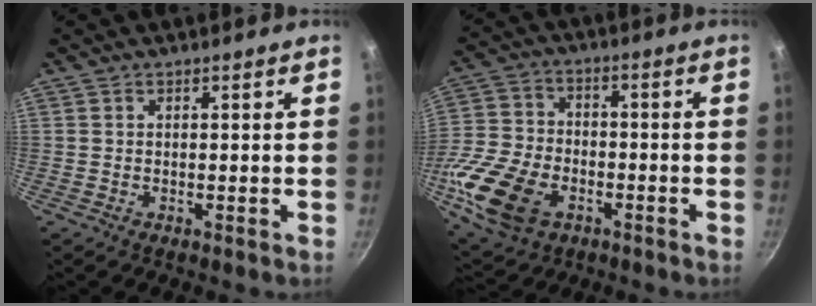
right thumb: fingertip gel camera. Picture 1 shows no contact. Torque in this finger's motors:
{"motor_torque": [1.04, 1.96, 0.96, -0.45, 0.43]}